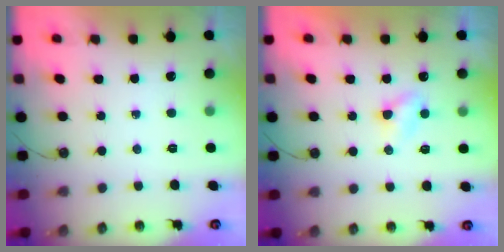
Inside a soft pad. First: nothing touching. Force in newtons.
{"total": 4.8, "press": 4.7, "slide": 0.5}